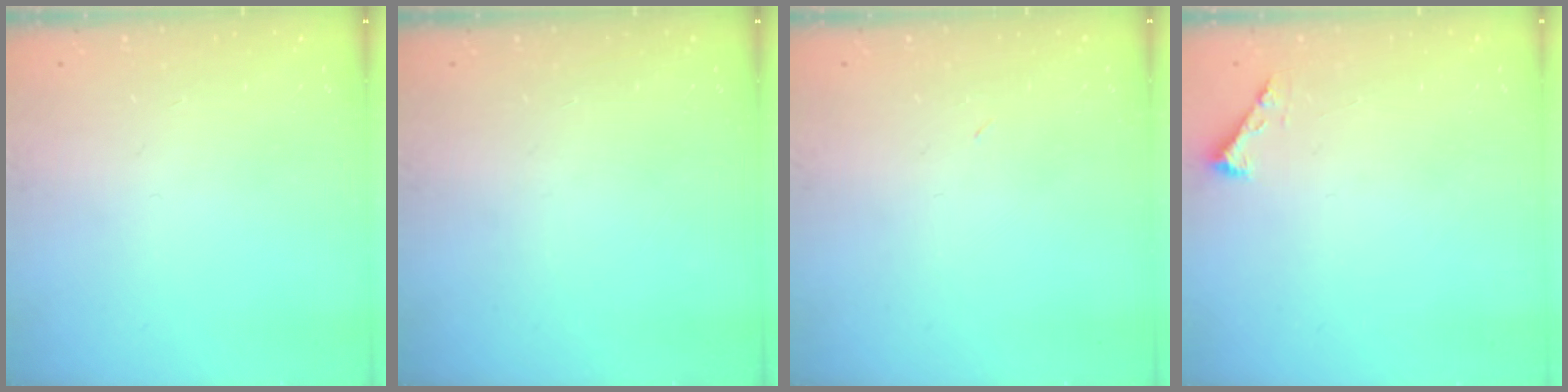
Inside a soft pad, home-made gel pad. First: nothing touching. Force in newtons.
{"total": 0.0}
{"total": 2.9, "press": 2.9, "slide": 0.7}
{"total": 2.3, "press": 2.3, "slide": 0.3}